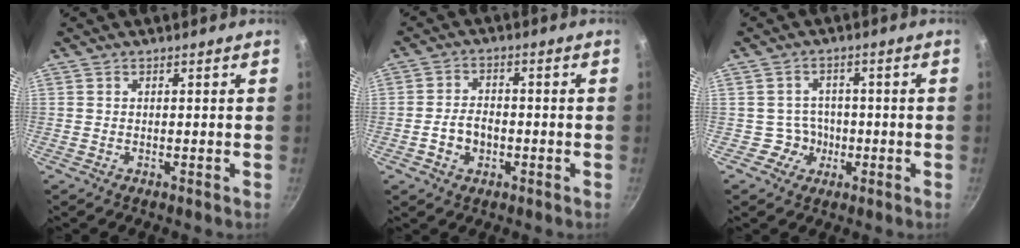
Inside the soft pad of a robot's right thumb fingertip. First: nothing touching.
{"total": 5.2, "force": [-1.6, 3.7, 3.3], "torque": [-0.048, 0.017, -0.030]}
{"total": 3.8, "force": [-1.1, 3.6, 0.2], "torque": [0.031, 0.015, -0.019]}